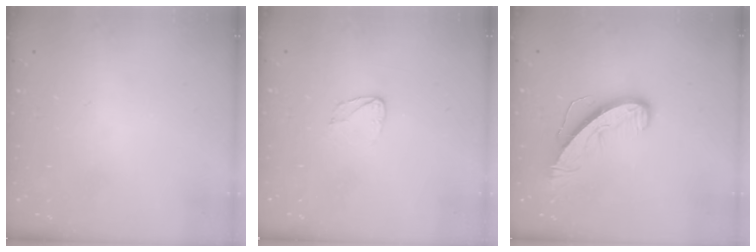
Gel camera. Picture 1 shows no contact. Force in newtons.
{"total": 3.8, "press": 3.8, "slide": 0.3}
{"total": 8.9, "press": 8.9, "slide": 0.2}